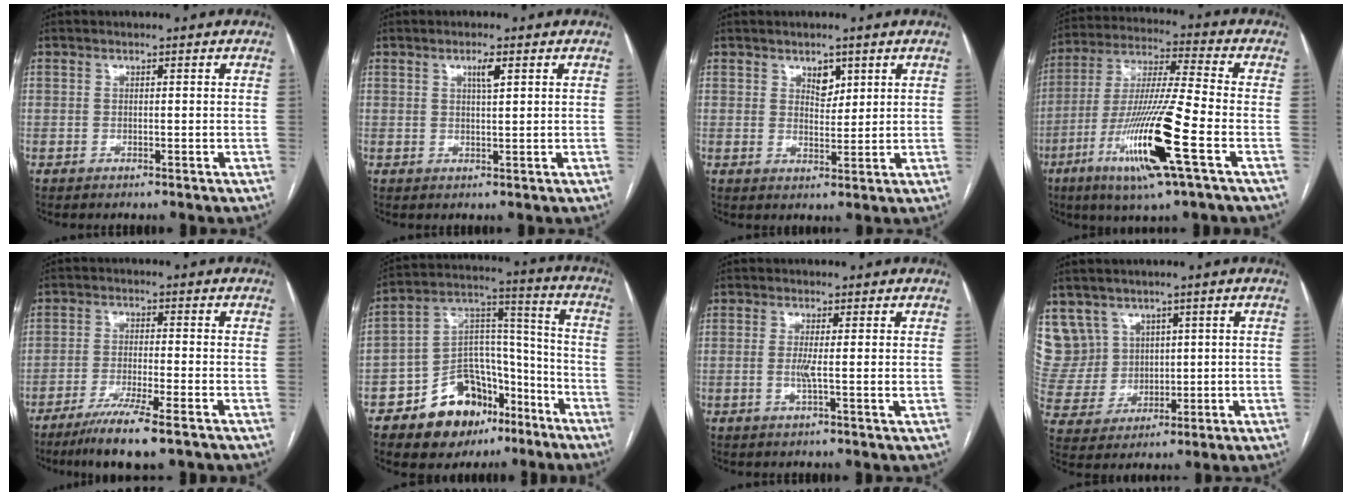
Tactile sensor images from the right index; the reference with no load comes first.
{"total": 2.2, "force": [1.0, 0.2, 1.9], "torque": [-0.035, -0.002, 0.017]}
{"total": 3.1, "force": [1.8, 1.8, 1.8], "torque": [-0.026, -0.002, 0.033]}
{"total": 17.2, "force": [-6.7, 0.0, 15.8], "torque": [-0.323, -0.024, -0.126]}
{"total": 8.4, "force": [-5.8, -0.2, 6.0], "torque": [-0.103, -0.023, -0.098]}
{"total": 16.2, "force": [-9.9, 9.7, 8.5], "torque": [-0.125, 0.058, -0.150]}
{"total": 2.6, "force": [0.0, -0.2, 2.6], "torque": [-0.053, -0.003, -0.001]}
{"total": 9.4, "force": [5.0, 8.0, 0.4], "torque": [-0.025, 0.040, 0.121]}